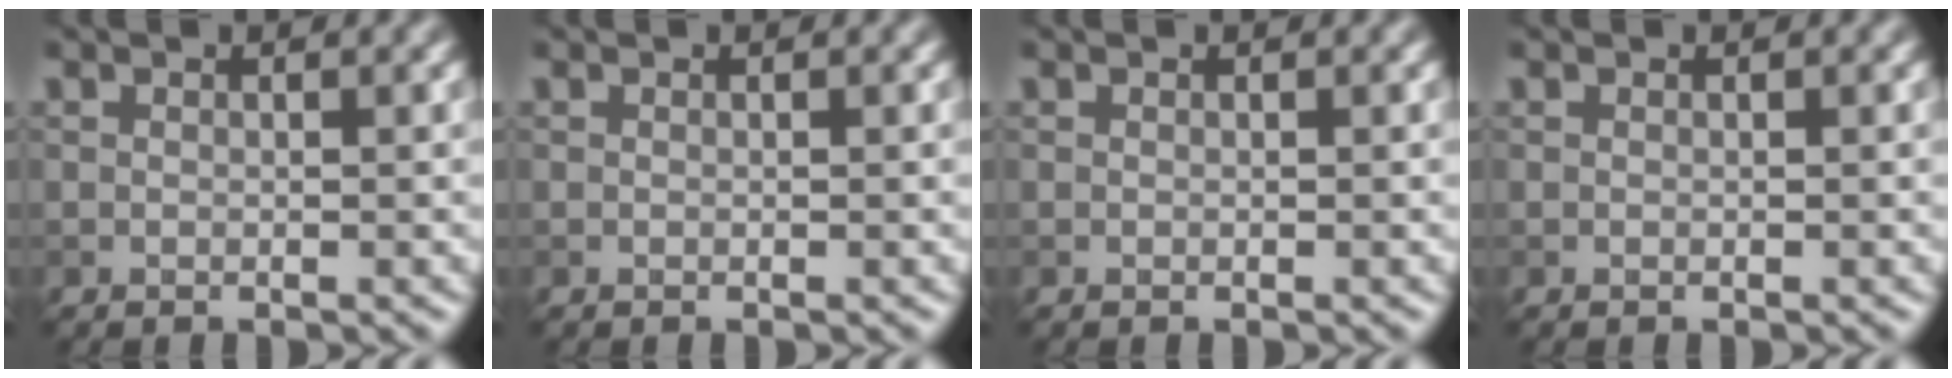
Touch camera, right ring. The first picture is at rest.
{"total": 0.0}
{"total": 0.0}
{"total": 0.0}